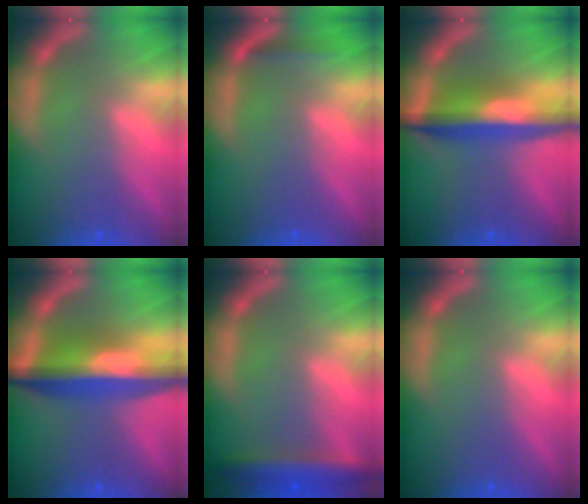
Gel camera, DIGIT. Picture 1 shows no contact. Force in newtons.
{"total": 1.4}
{"total": 7.6}
{"total": 9.0}
{"total": 4.4}
{"total": 0.0}